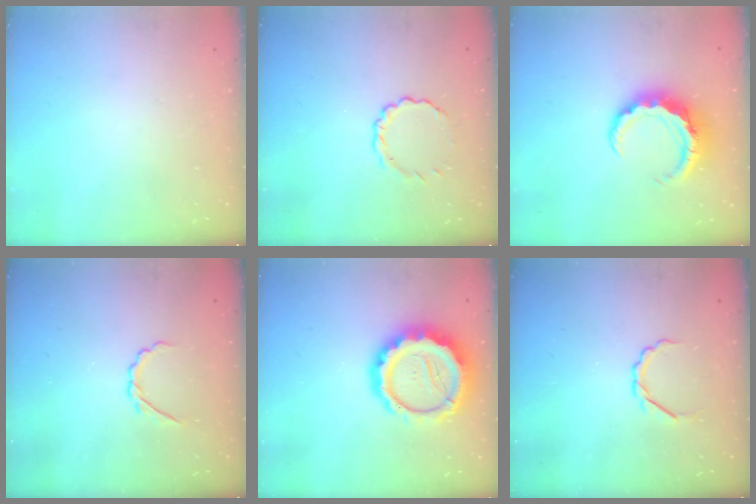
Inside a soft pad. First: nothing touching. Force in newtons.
{"total": 2.8, "press": 2.7, "slide": 0.9}
{"total": 7.9, "press": 7.7, "slide": 1.7}
{"total": 2.6, "press": 2.5, "slide": 0.8}
{"total": 15.4, "press": 15.1, "slide": 3.2}
{"total": 3.6, "press": 3.5, "slide": 1.0}